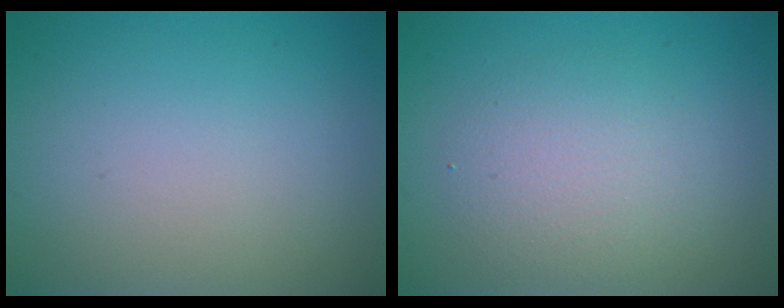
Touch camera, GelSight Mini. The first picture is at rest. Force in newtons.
{"total": 3.0, "press": 3.0, "slide": 0.1}